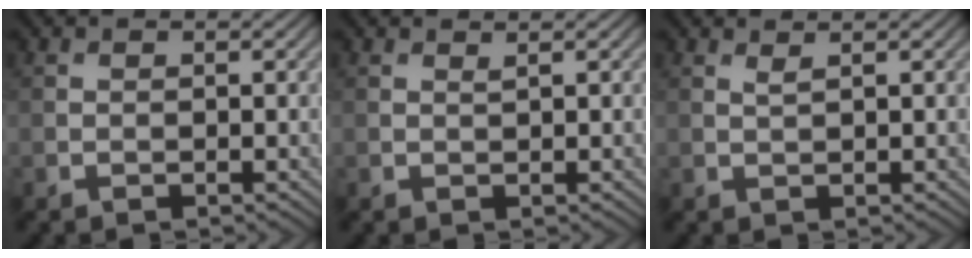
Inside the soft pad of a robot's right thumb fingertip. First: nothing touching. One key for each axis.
{"total": 0.5, "fx": 0.5, "fy": 0.0, "fz": 0.2, "tx": -0.002, "ty": -0.002, "tz": 0.010}
{"total": 0.9, "fx": 0.7, "fy": 0.0, "fz": 0.5, "tx": -0.011, "ty": 0.001, "tz": 0.014}